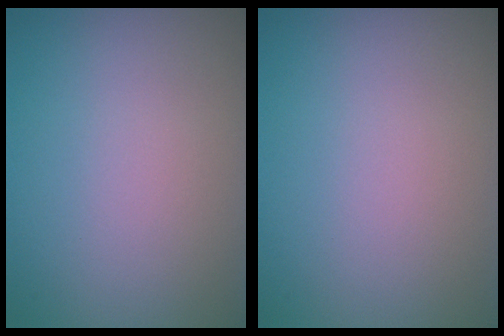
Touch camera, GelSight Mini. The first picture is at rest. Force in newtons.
{"total": 0.0}